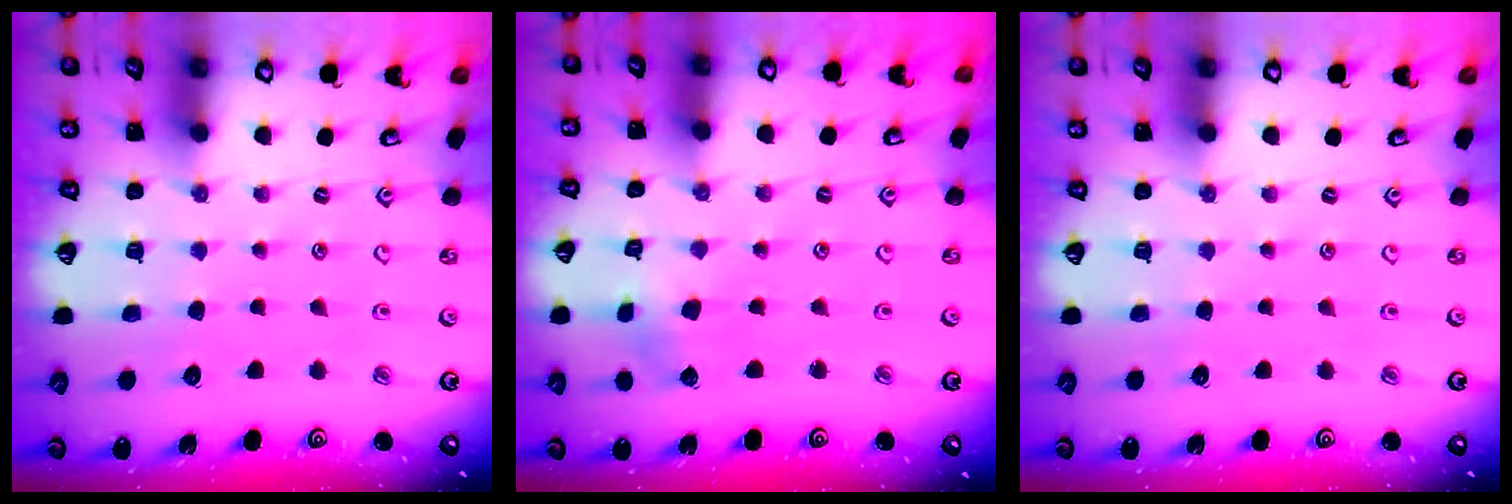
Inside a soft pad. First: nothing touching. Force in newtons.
{"total": 3.0, "press": 3.0, "slide": 0.4}
{"total": 0.0}